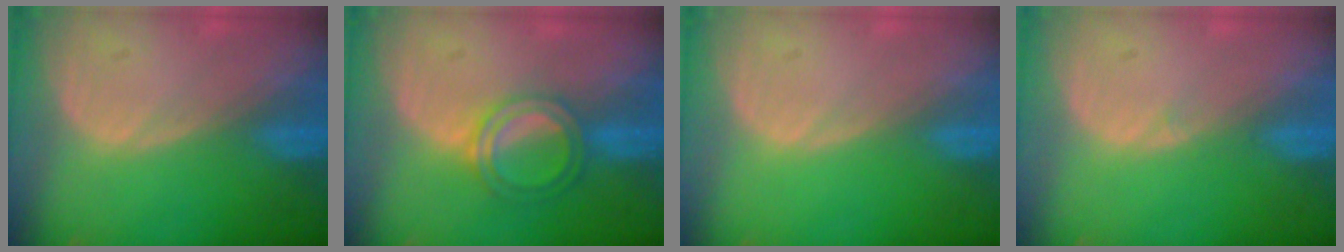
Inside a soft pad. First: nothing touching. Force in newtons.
{"total": 5.0, "press": 4.6, "slide": 1.9}
{"total": 0.0}
{"total": 0.6, "press": 0.2, "slide": 0.5}